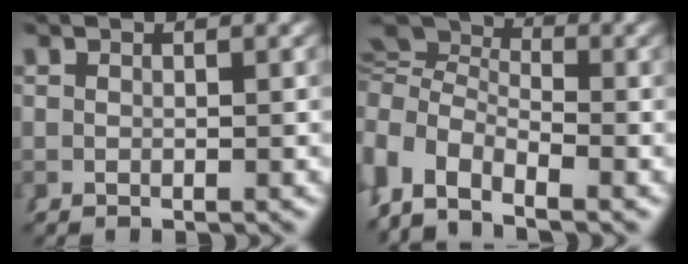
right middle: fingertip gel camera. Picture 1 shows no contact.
{"total": 8.4, "force": [-0.3, 6.9, 4.8], "torque": [-0.111, -0.020, -0.009]}